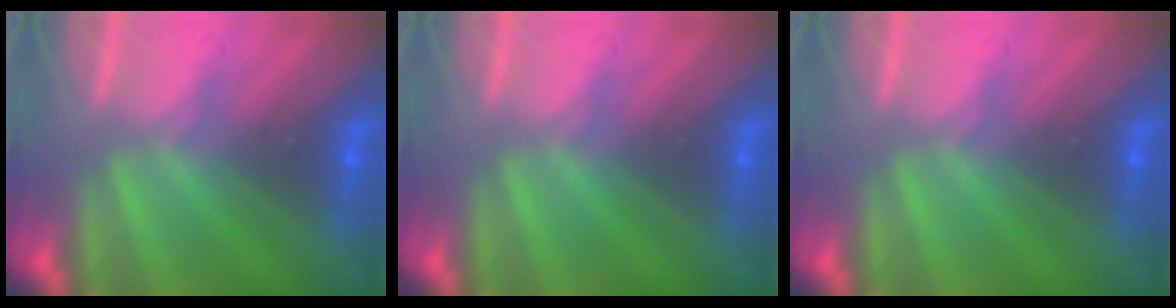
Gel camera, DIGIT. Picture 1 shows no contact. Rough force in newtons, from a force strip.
{"total": 0.0}
{"total": 0.0}